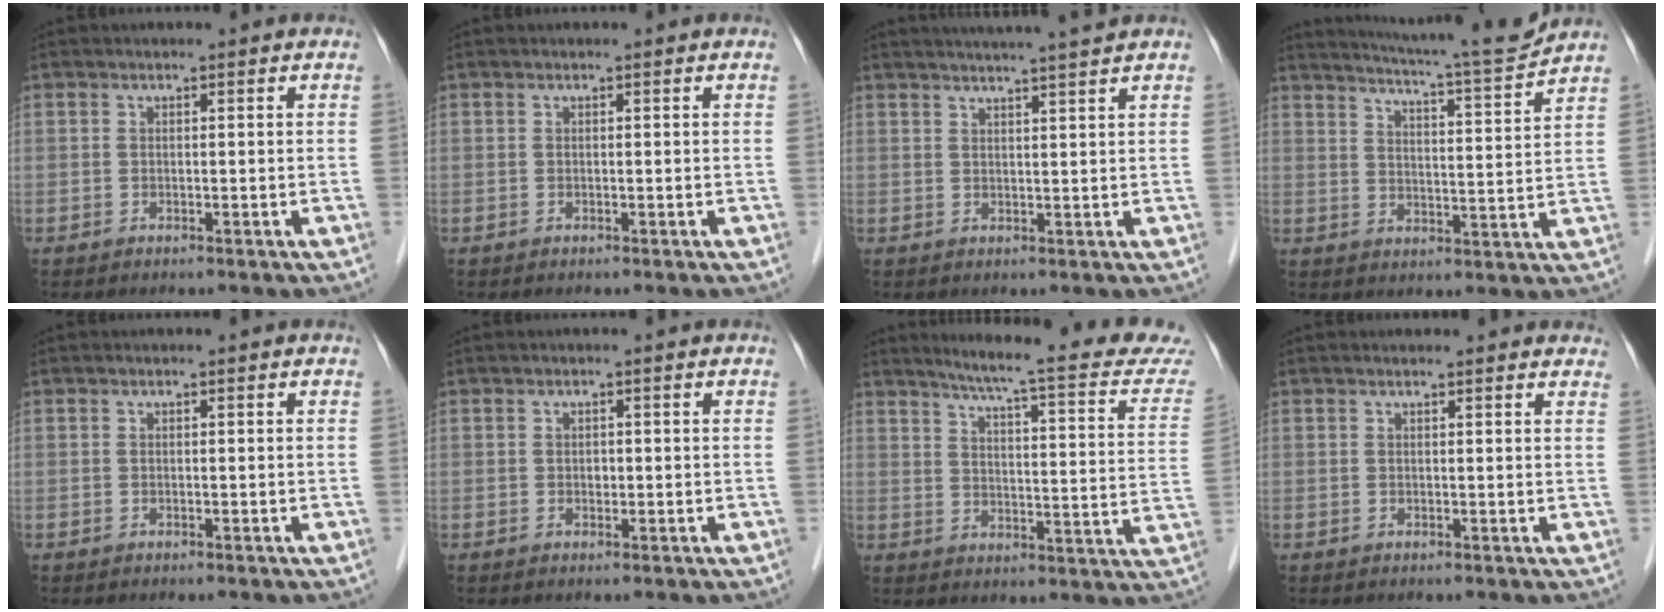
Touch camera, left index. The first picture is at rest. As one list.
[{"total": 0.0}, {"total": 7.7, "force": [6.8, -1.2, 3.3], "torque": [-0.048, 0.011, 0.089]}, {"total": 12.7, "force": [11.9, -1.4, 4.1], "torque": [-0.076, -0.025, 0.168]}, {"total": 0.0}, {"total": 0.8, "force": [0.0, 0.6, 0.5], "torque": [-0.008, 0.001, -0.001]}, {"total": 19.8, "force": [17.7, 0.6, 8.8], "torque": [-0.119, -0.052, 0.212]}, {"total": 6.2, "force": [5.7, 1.3, 2.0], "torque": [-0.017, 0.013, 0.052]}]